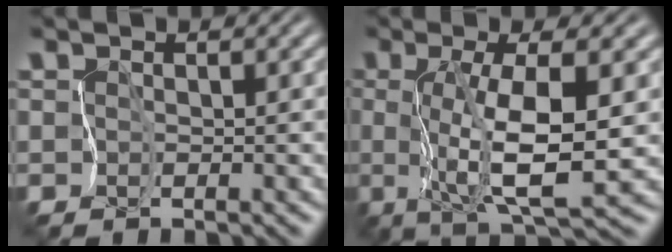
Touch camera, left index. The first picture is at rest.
{"total": 6.5, "force": [0.1, 0.9, 6.4], "torque": [-0.111, -0.007, 0.006]}